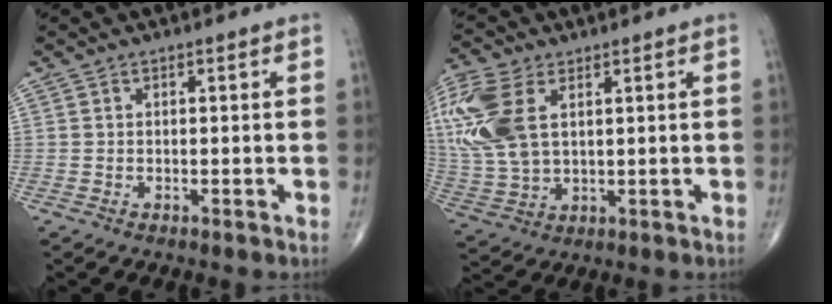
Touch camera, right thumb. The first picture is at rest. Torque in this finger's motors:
{"motor_torque": [0.22, 0.25, 1.09, 0.99, 0.27]}